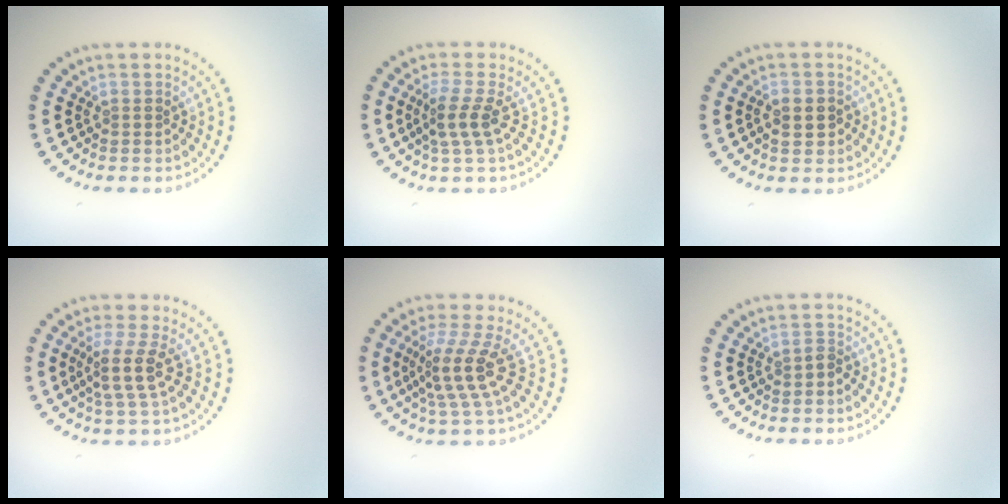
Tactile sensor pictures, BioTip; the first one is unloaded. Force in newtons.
{"total": 2.5, "press": 2.0, "slide": 1.5}
{"total": 2.1, "press": 2.1, "slide": 0.1}
{"total": 2.9, "press": 2.1, "slide": 2.0}
{"total": 3.9, "press": 2.8, "slide": 2.8}
{"total": 0.9, "press": 0.7, "slide": 0.5}